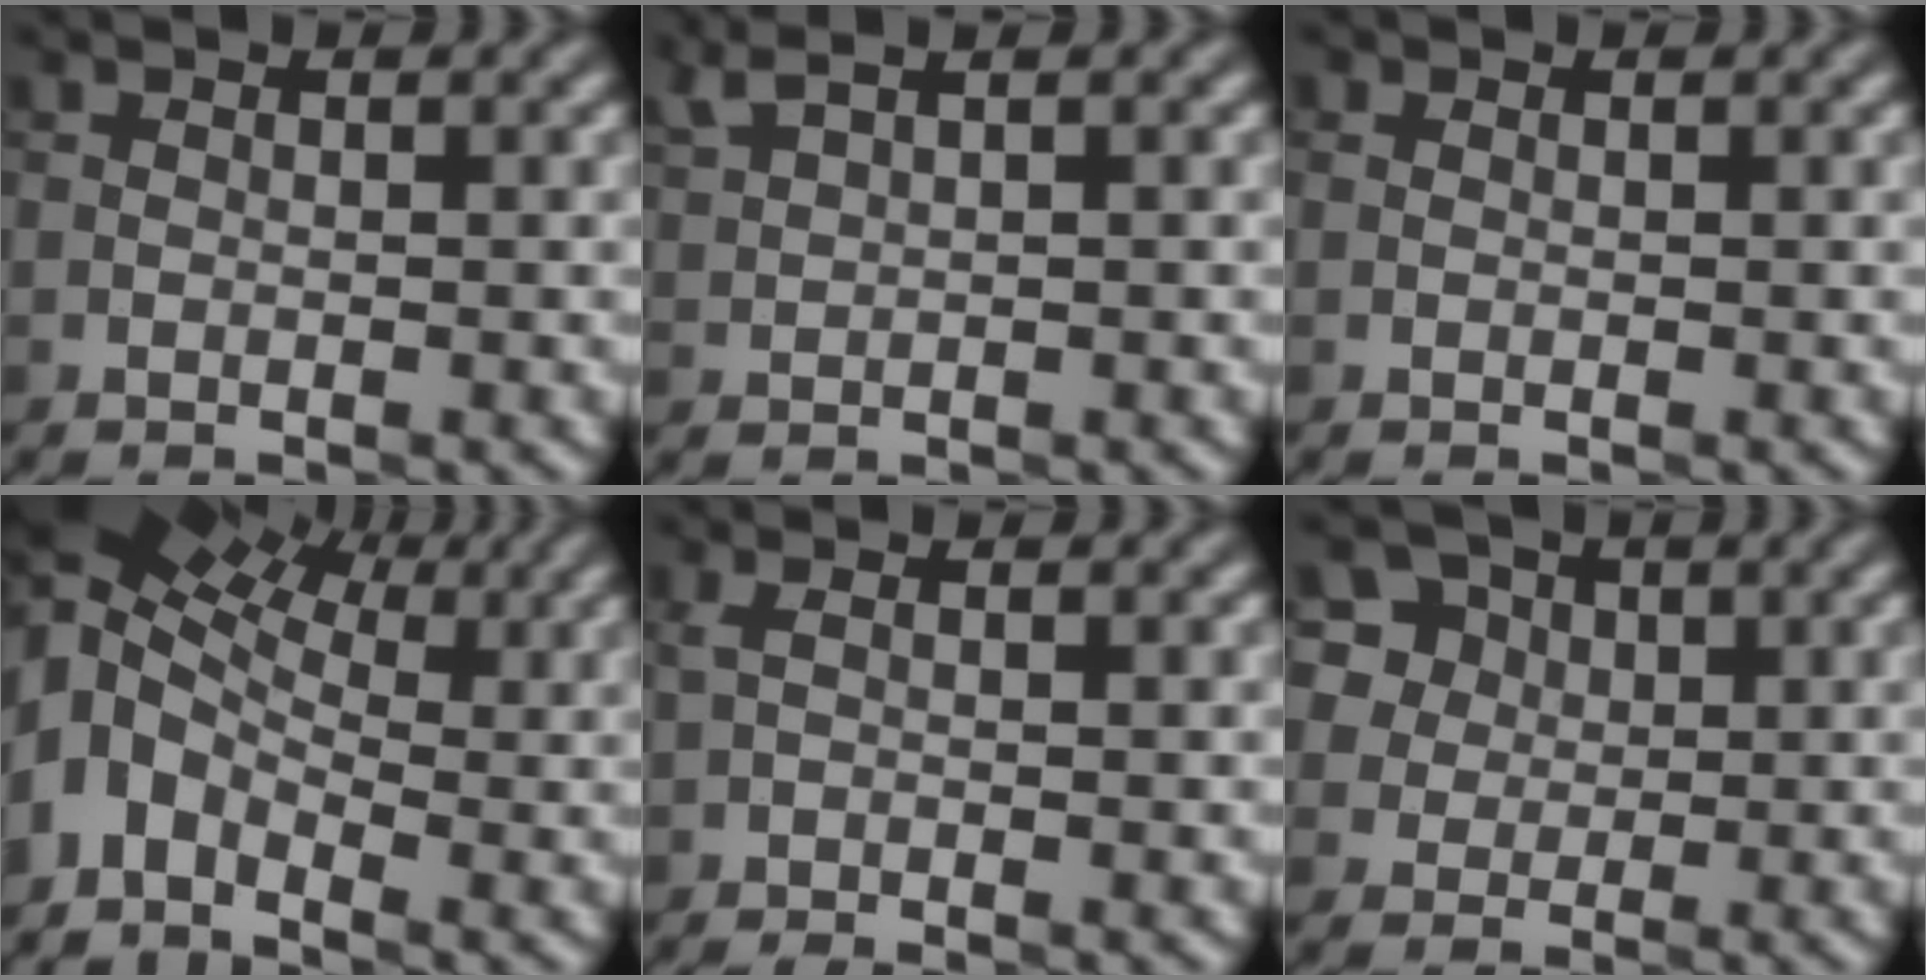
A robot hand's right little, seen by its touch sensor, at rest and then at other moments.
{"total": 2.6, "force": [2.1, 0.6, 1.3], "torque": [-0.021, 0.016, 0.042]}
{"total": 0.0}
{"total": 10.1, "force": [0.8, 6.7, 7.5], "torque": [-0.161, 0.013, 0.009]}
{"total": 1.7, "force": [-0.3, 0.5, 1.6], "torque": [-0.031, -0.002, -0.003]}
{"total": 8.1, "force": [4.0, 6.5, 2.7], "torque": [-0.063, 0.029, 0.058]}